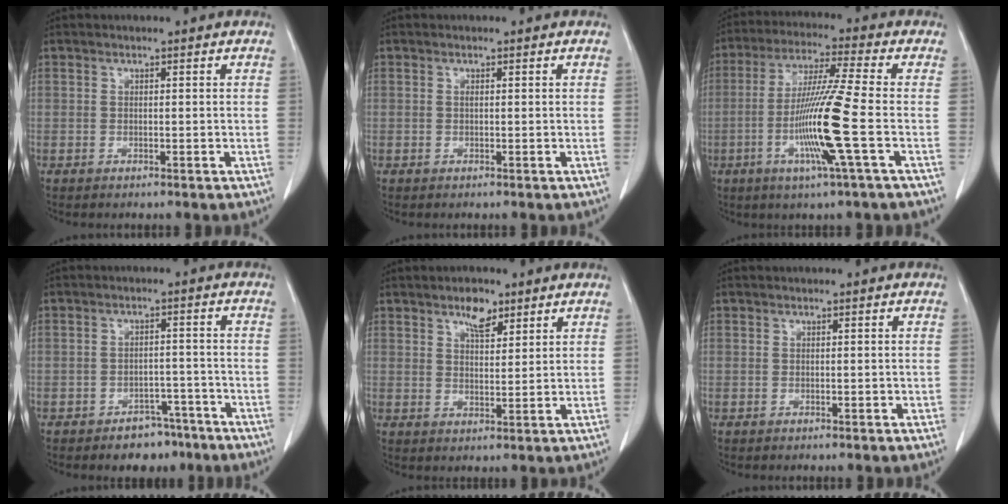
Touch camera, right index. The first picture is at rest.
{"total": 0.0}
{"total": 12.5, "force": [-3.2, -1.6, 11.9], "torque": [-0.236, -0.015, -0.068]}
{"total": 5.4, "force": [-3.9, 3.2, 2.0], "torque": [-0.019, 0.011, -0.050]}
{"total": 4.3, "force": [3.0, 2.4, 2.0], "torque": [-0.026, 0.001, 0.051]}
{"total": 0.7, "force": [-0.3, 0.3, 0.6], "torque": [-0.008, 0.001, -0.002]}